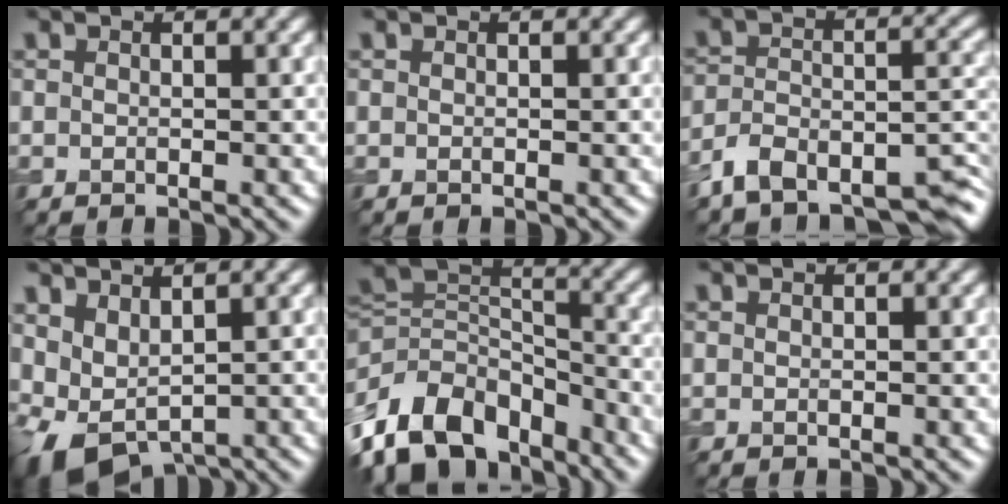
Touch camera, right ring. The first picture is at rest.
{"total": 0.0}
{"total": 7.9, "force": [-6.2, 3.3, 3.7], "torque": [-0.060, -0.015, -0.110]}
{"total": 4.7, "force": [0.2, 2.6, 3.9], "torque": [-0.084, -0.008, 0.013]}
{"total": 11.9, "force": [-7.0, 7.4, 6.0], "torque": [-0.122, 0.009, -0.137]}
{"total": 0.0}